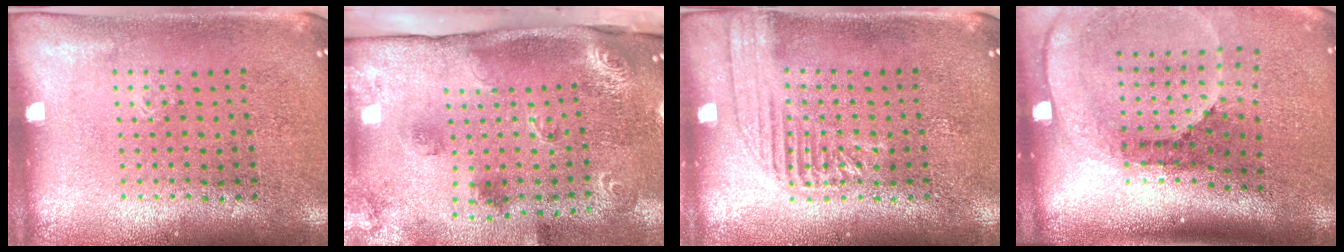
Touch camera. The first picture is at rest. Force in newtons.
{"total": 2.3, "press": 1.8, "slide": 1.5}
{"total": 2.1, "press": 2.1, "slide": 0.3}
{"total": 2.6, "press": 1.7, "slide": 1.9}